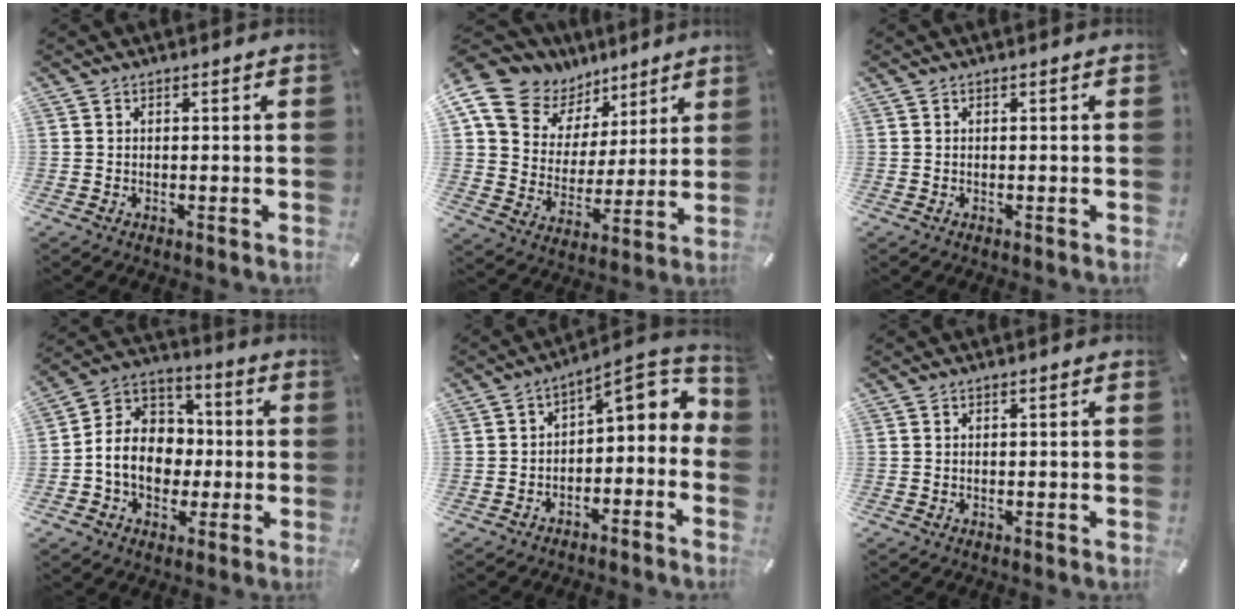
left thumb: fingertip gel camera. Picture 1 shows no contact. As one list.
[{"total": 14.3, "force": [9.4, 9.9, 4.5], "torque": [-0.108, -0.052, 0.177]}, {"total": 0.0}, {"total": 11.5, "force": [-2.3, 10.0, 5.1], "torque": [-0.119, 0.011, -0.042]}, {"total": 6.2, "force": [0.7, 3.5, 5.1], "torque": [-0.058, -0.023, 0.003]}, {"total": 0.0}]